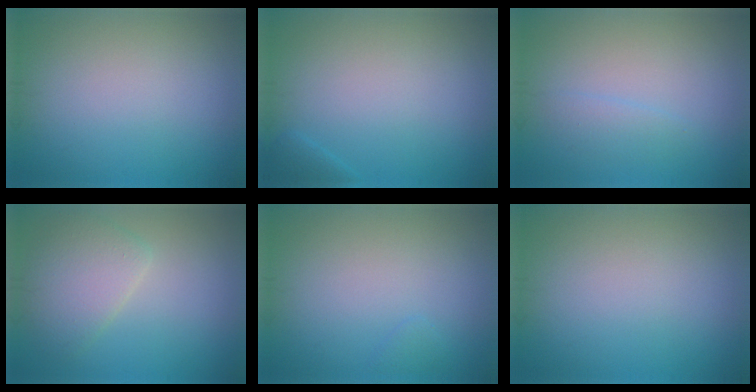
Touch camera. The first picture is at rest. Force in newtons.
{"total": 0.9, "press": 0.9, "slide": 0.1}
{"total": 1.2, "press": 1.2, "slide": 0.1}
{"total": 3.9, "press": 3.9, "slide": 0.1}
{"total": 0.6, "press": 0.6, "slide": 0.0}
{"total": 0.0}